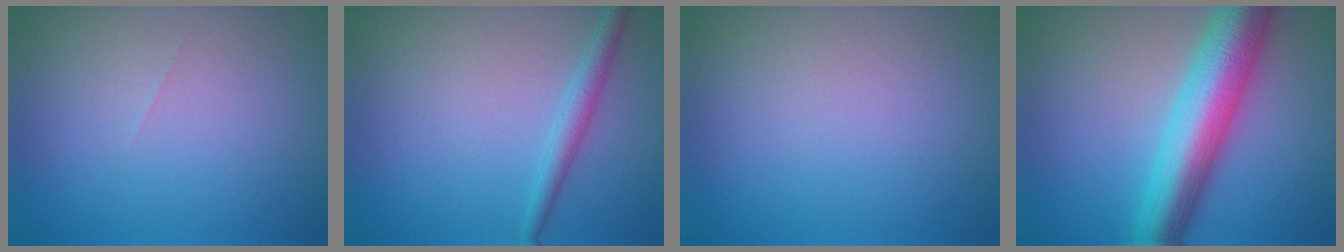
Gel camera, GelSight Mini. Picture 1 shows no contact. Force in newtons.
{"total": 2.1, "press": 2.1, "slide": 0.1}
{"total": 0.0}
{"total": 9.2, "press": 9.2, "slide": 0.4}